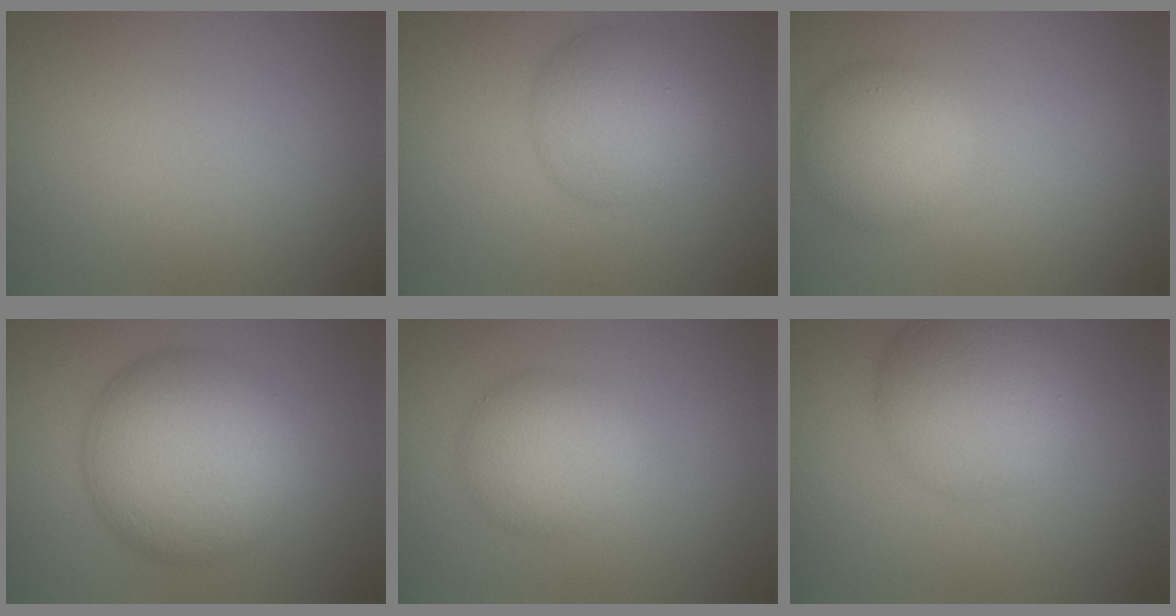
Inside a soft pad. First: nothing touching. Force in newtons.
{"total": 5.2, "press": 5.2, "slide": 0.2}
{"total": 4.2, "press": 4.2, "slide": 0.4}
{"total": 11.2, "press": 11.1, "slide": 0.4}
{"total": 4.3, "press": 4.3, "slide": 0.1}
{"total": 8.0, "press": 8.0, "slide": 0.1}